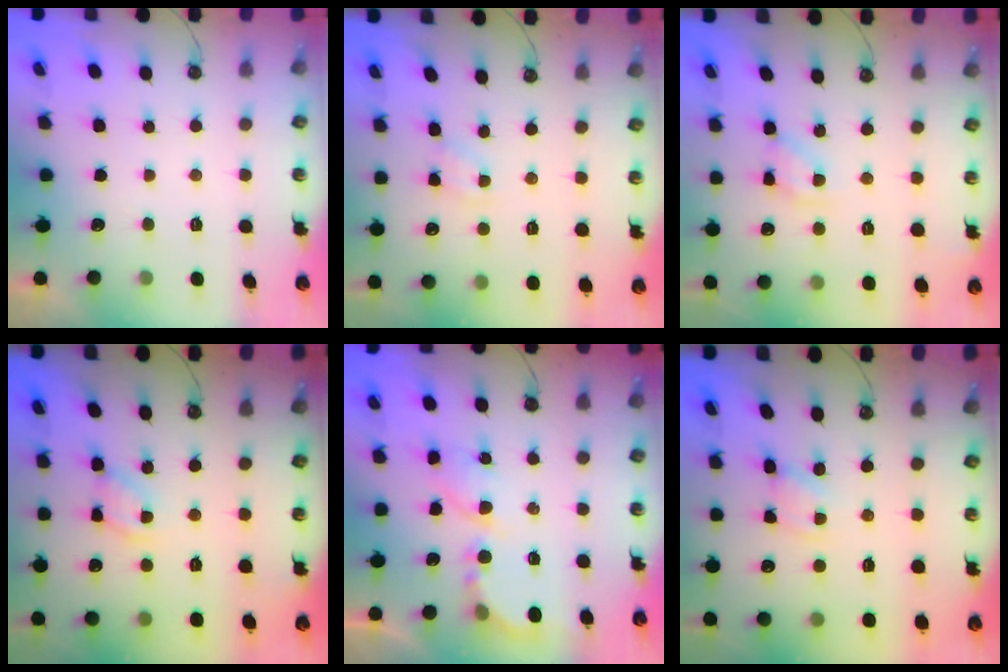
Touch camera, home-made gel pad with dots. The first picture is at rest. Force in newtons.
{"total": 2.7, "press": 2.7, "slide": 0.3}
{"total": 10.3, "press": 10.2, "slide": 0.7}
{"total": 8.0, "press": 8.0, "slide": 0.5}
{"total": 6.3, "press": 6.3, "slide": 0.5}
{"total": 1.5, "press": 1.5, "slide": 0.1}